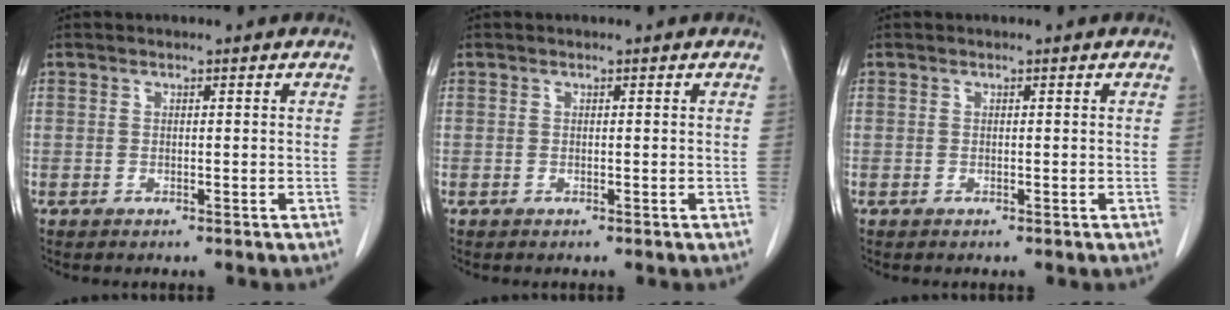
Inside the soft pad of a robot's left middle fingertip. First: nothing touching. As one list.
[{"total": 0.0}, {"total": 0.0}]